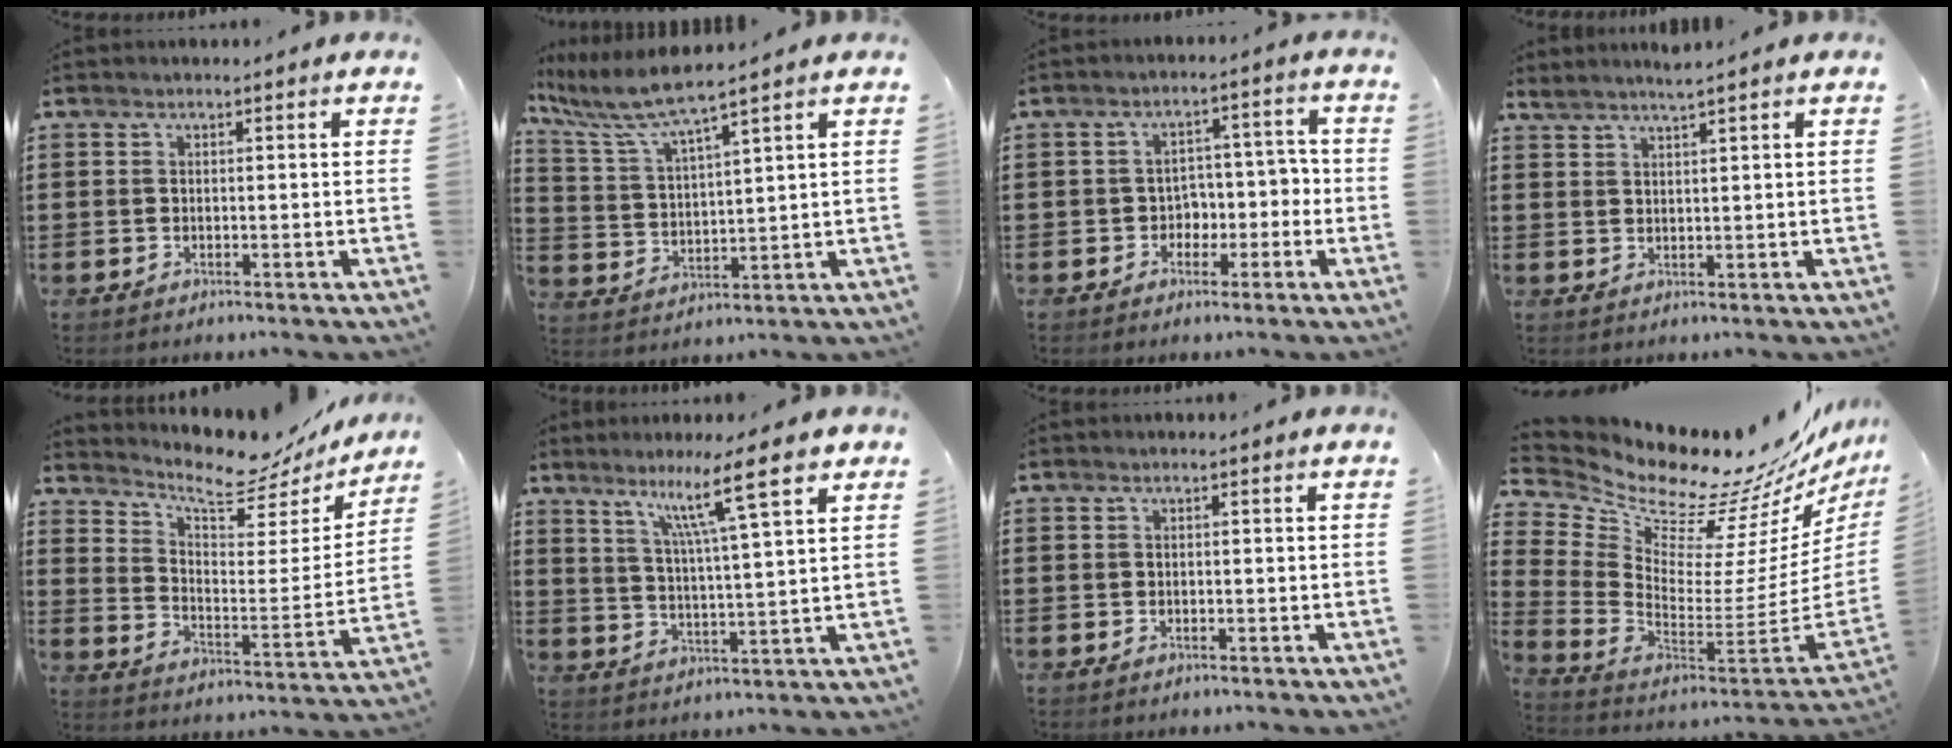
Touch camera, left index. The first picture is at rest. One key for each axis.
{"total": 6.7, "fx": 5.6, "fy": 0.0, "fz": 3.7, "tx": -0.096, "ty": -0.030, "tz": 0.094}
{"total": 3.9, "fx": -1.6, "fy": 3.3, "fz": 1.4, "tx": -0.041, "ty": 0.011, "tz": -0.036}
{"total": 2.2, "fx": 2.1, "fy": -0.4, "fz": 0.6, "tx": -0.016, "ty": -0.002, "tz": 0.041}
{"total": 7.9, "fx": 7.0, "fy": 1.9, "fz": 3.2, "tx": -0.081, "ty": -0.052, "tz": 0.118}
{"total": 11.0, "fx": 7.4, "fy": 0.5, "fz": 8.1, "tx": -0.145, "ty": -0.033, "tz": 0.114}
{"total": 0.0}
{"total": 9.2, "fx": 8.6, "fy": 2.6, "fz": 2.3, "tx": -0.072, "ty": -0.096, "tz": 0.136}